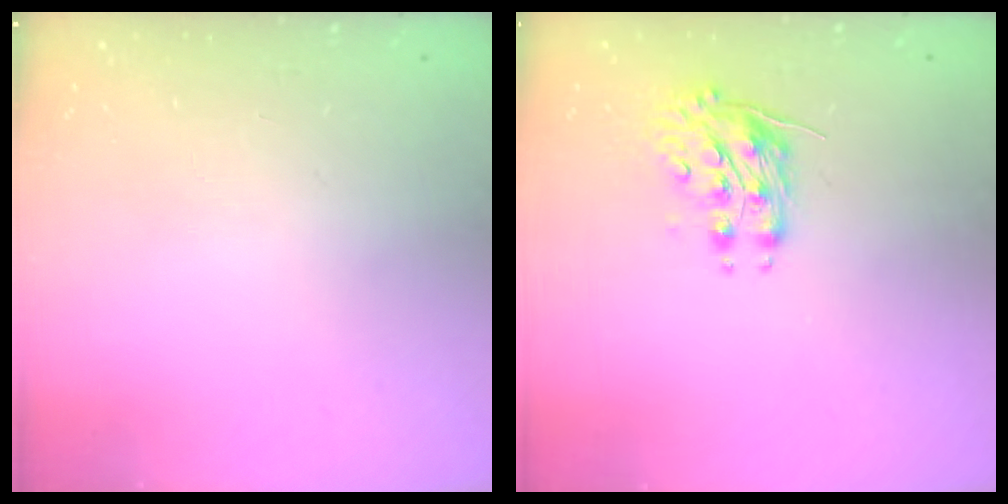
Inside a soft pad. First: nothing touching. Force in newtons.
{"total": 8.2, "press": 8.2, "slide": 0.3}